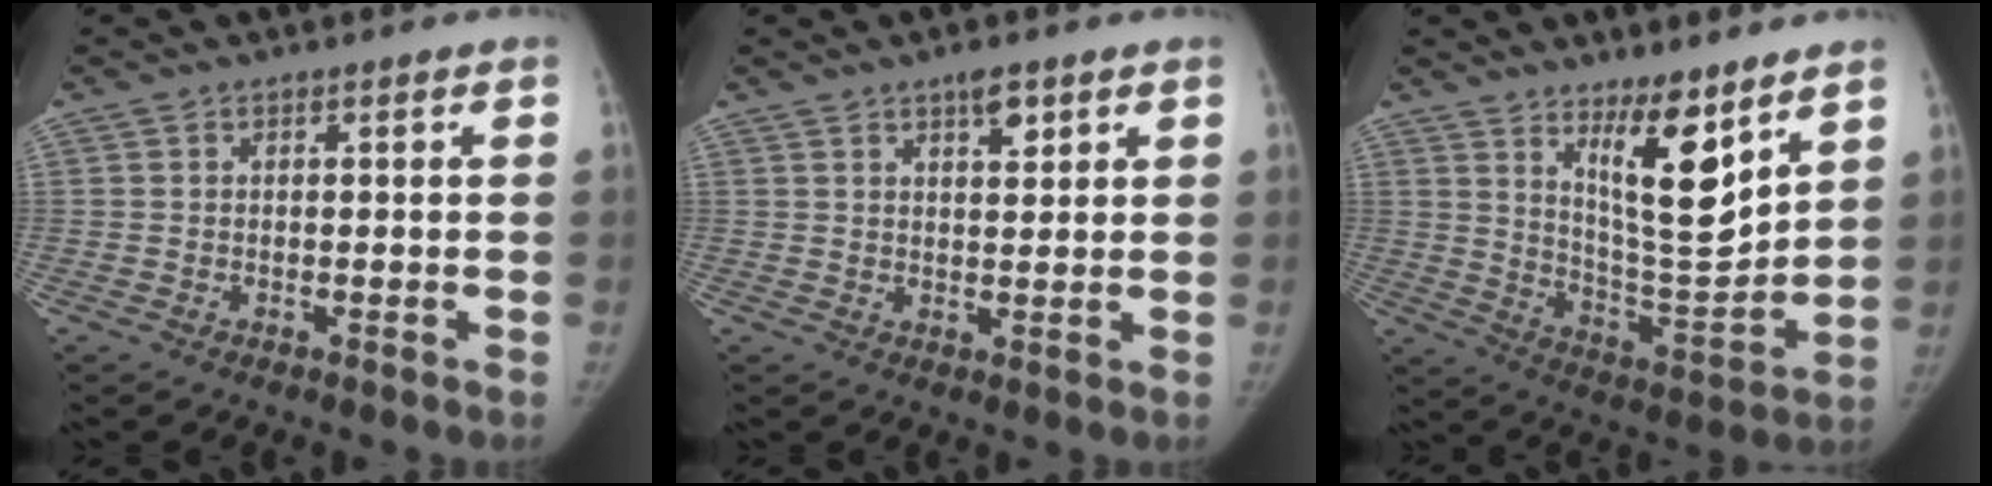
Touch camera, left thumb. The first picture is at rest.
{"total": 4.0, "force": [2.4, 1.6, 2.7], "torque": [-0.029, -0.014, 0.038]}
{"total": 13.7, "force": [8.2, 3.6, 10.3], "torque": [-0.142, -0.078, 0.151]}